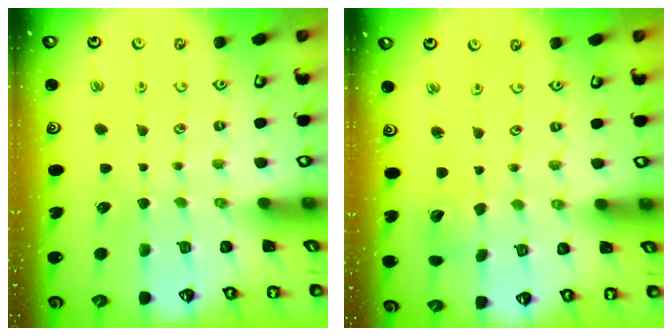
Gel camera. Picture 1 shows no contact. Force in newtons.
{"total": 2.3, "press": 2.3, "slide": 0.3}